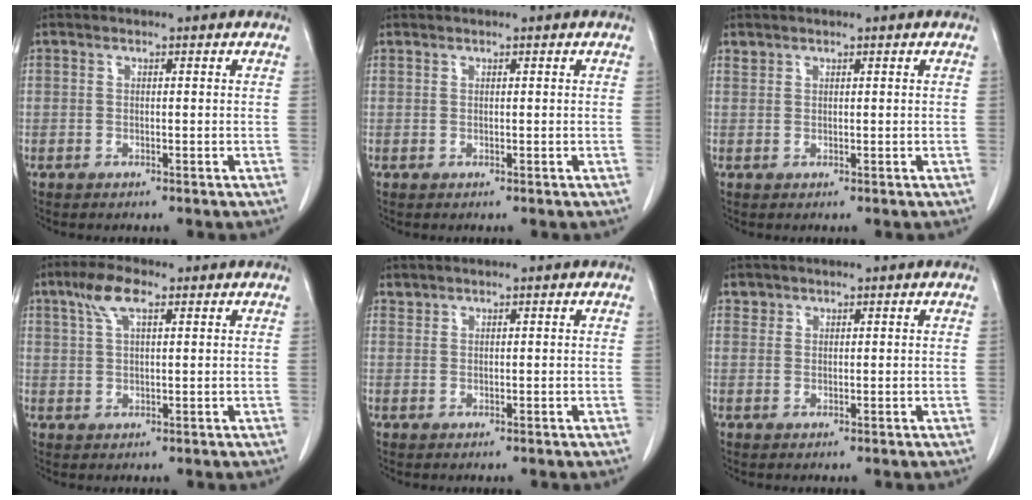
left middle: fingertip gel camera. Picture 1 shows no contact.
{"total": 0.0}
{"total": 0.8, "force": [0.7, 0.3, 0.0], "torque": [0.000, 0.004, 0.015]}
{"total": 5.2, "force": [2.8, 1.4, 4.1], "torque": [-0.089, 0.013, 0.056]}
{"total": 0.7, "force": [0.7, 0.1, -0.1], "torque": [-0.001, 0.003, 0.015]}
{"total": 1.0, "force": [0.8, 0.7, -0.1], "torque": [0.009, 0.004, 0.011]}